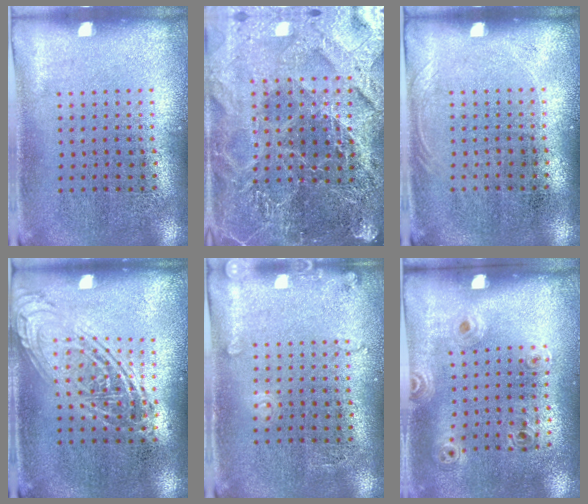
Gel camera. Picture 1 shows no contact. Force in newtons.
{"total": 5.6, "press": 5.0, "slide": 2.5}
{"total": 0.7, "press": 0.6, "slide": 0.2}
{"total": 2.5, "press": 2.5, "slide": 0.2}
{"total": 1.3, "press": 1.3, "slide": 0.1}
{"total": 1.1, "press": 0.9, "slide": 0.6}